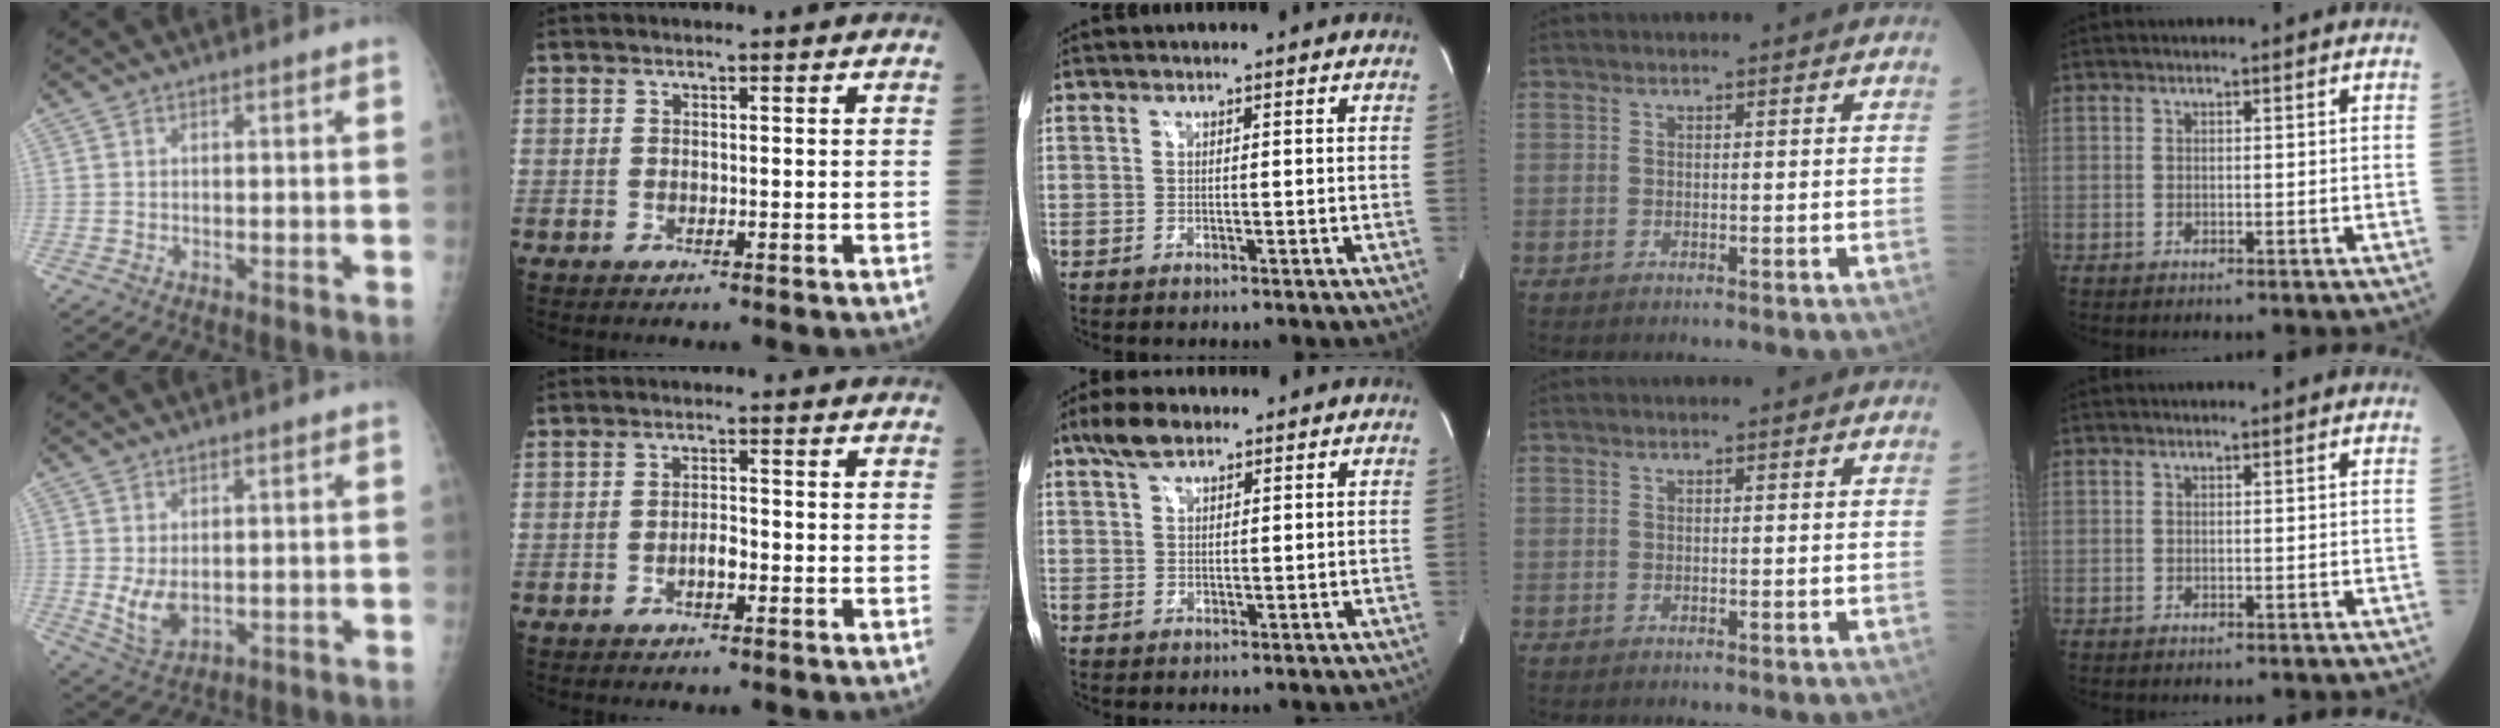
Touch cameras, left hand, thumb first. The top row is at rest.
{"thumb": {"total": 5.4, "force": [0.1, 3.4, 4.2], "torque": [-0.073, -0.013, 0.016]}, "index": {"total": 1.9, "force": [-1.2, 0.6, 1.3], "torque": [-0.023, -0.001, -0.022]}, "middle": {"total": 4.6, "force": [3.3, 1.8, 2.7], "torque": [-0.061, 0.014, 0.065]}}